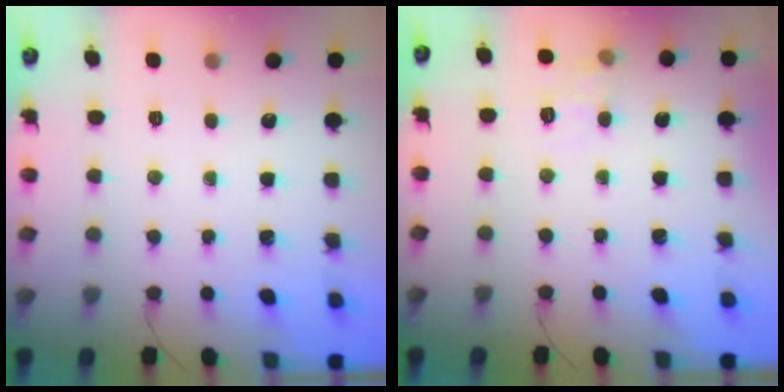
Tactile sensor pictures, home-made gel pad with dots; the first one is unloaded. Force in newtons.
{"total": 7.5, "press": 7.1, "slide": 2.2}